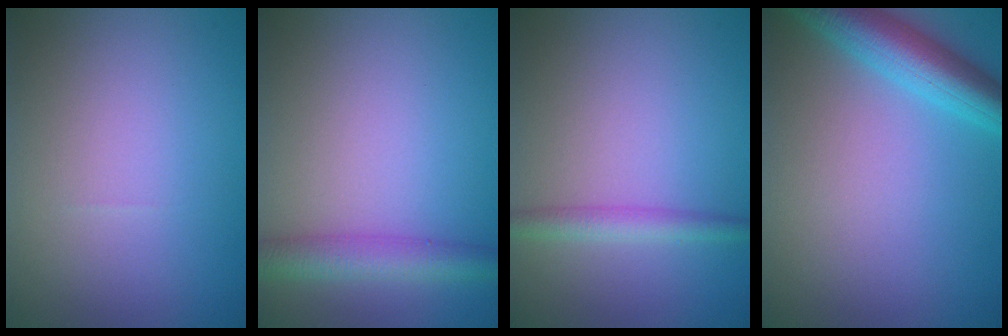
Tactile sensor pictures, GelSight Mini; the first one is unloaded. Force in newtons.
{"total": 3.5, "press": 3.5, "slide": 0.1}
{"total": 2.2, "press": 2.2, "slide": 0.1}
{"total": 5.6, "press": 5.6, "slide": 0.2}